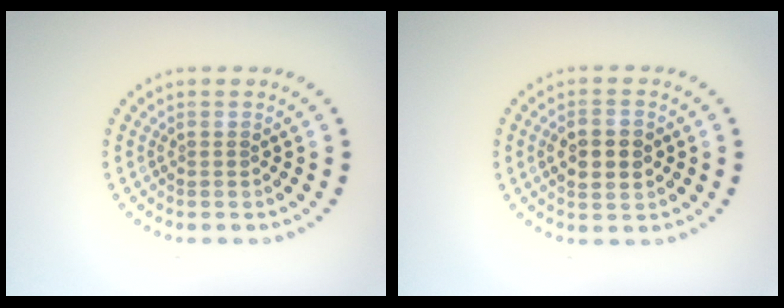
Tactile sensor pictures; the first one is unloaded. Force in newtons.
{"total": 4.1, "press": 4.1, "slide": 0.1}